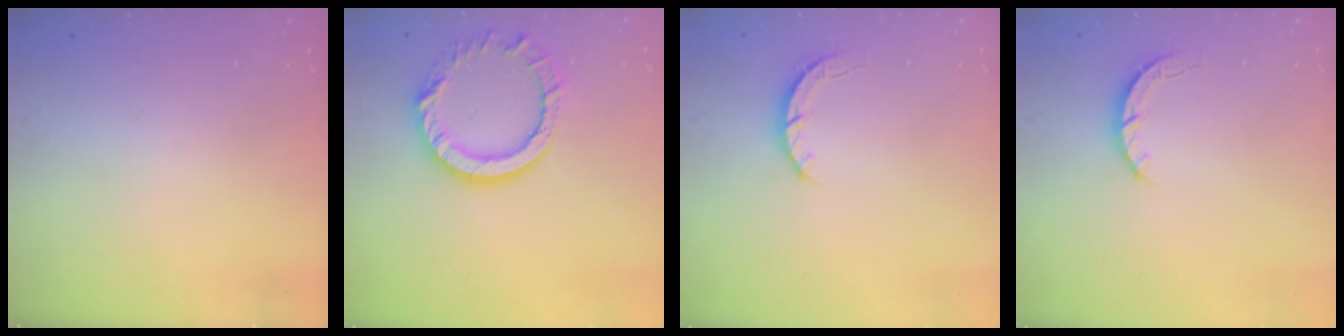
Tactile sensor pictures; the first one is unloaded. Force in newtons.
{"total": 12.6, "press": 12.6, "slide": 1.2}
{"total": 2.7, "press": 2.7, "slide": 0.4}
{"total": 2.7, "press": 2.7, "slide": 0.4}